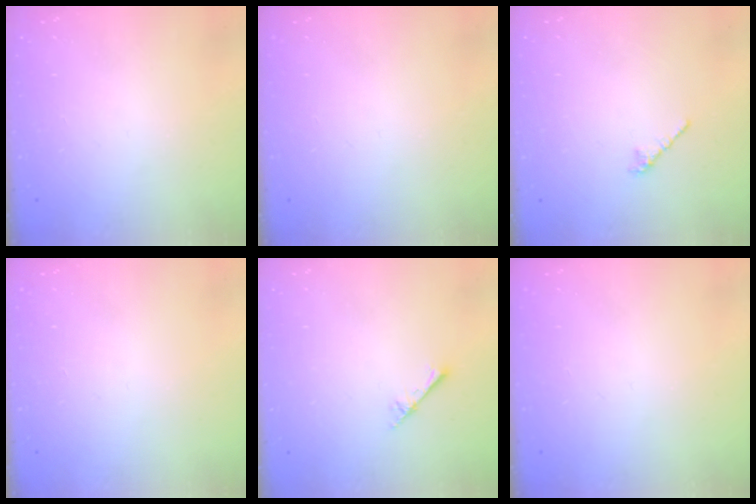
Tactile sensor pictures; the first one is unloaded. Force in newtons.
{"total": 0.0}
{"total": 2.4, "press": 2.3, "slide": 0.7}
{"total": 0.0}
{"total": 2.6, "press": 2.6, "slide": 0.3}
{"total": 0.0}